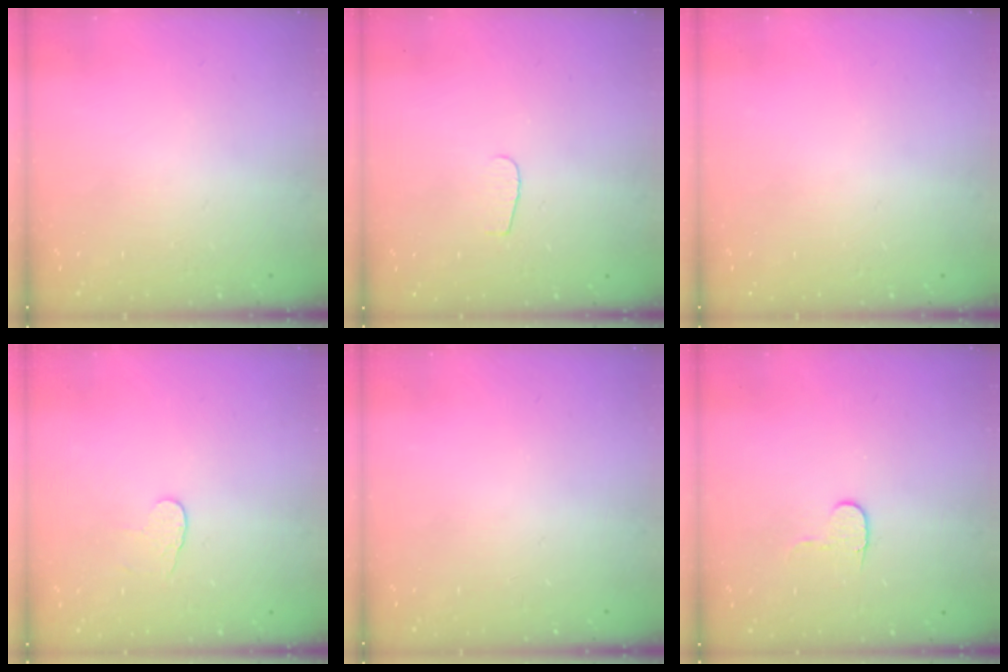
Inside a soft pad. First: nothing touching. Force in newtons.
{"total": 3.7, "press": 3.6, "slide": 0.4}
{"total": 0.0}
{"total": 3.1, "press": 3.1, "slide": 0.3}
{"total": 0.0}
{"total": 5.5, "press": 5.4, "slide": 0.5}